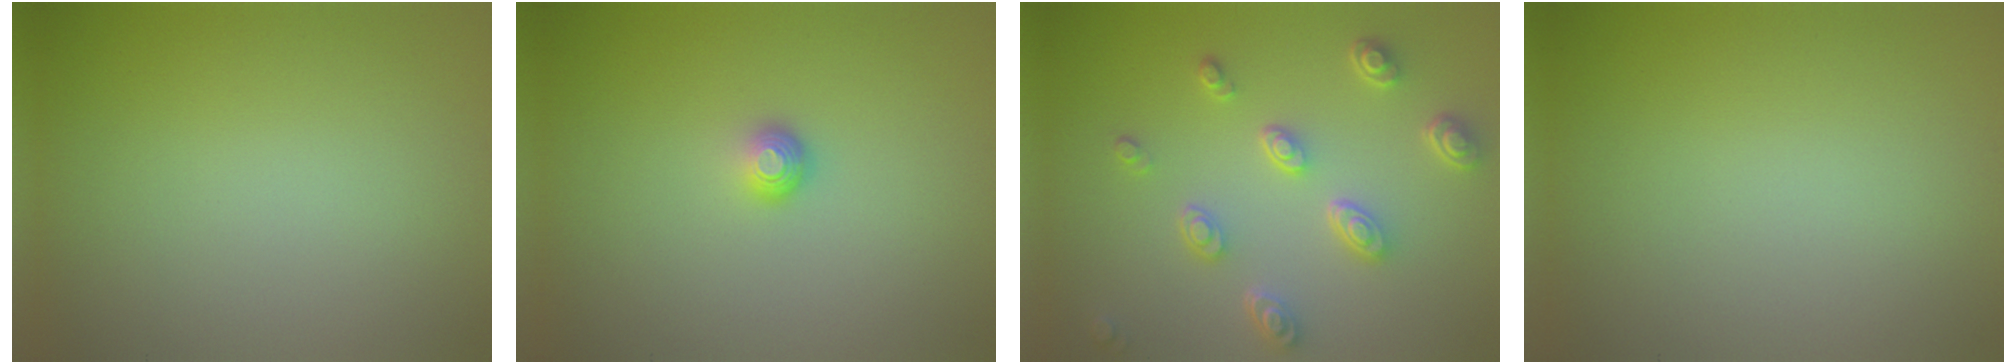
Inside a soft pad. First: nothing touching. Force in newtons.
{"total": 1.7, "press": 1.2, "slide": 1.2}
{"total": 4.4, "press": 3.4, "slide": 2.9}
{"total": 0.0}